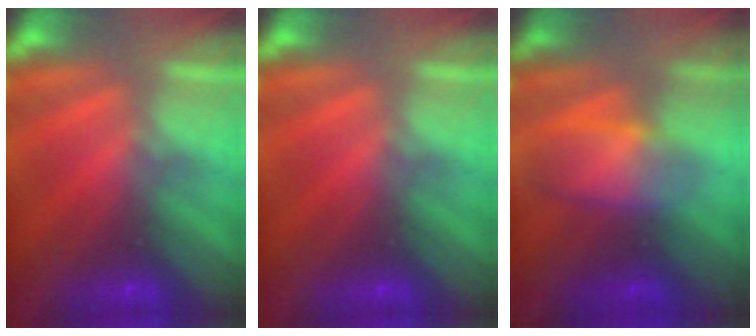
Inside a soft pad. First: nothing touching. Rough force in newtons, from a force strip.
{"total": 0.0}
{"total": 2.8}